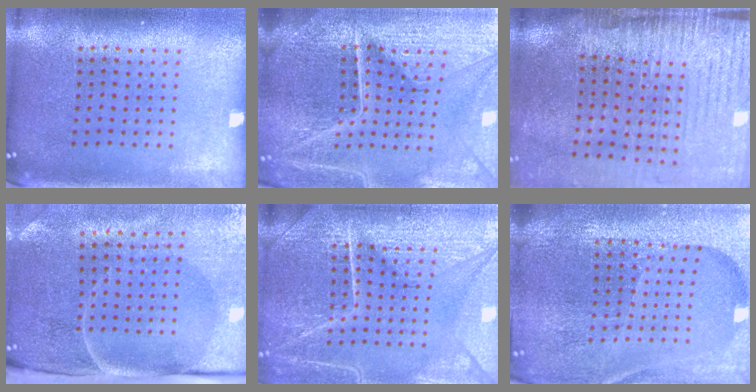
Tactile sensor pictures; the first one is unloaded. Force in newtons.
{"total": 6.2, "press": 5.6, "slide": 2.7}
{"total": 4.4, "press": 3.8, "slide": 2.3}
{"total": 4.9, "press": 3.9, "slide": 3.0}
{"total": 7.2, "press": 7.1, "slide": 0.8}
{"total": 5.2, "press": 4.8, "slide": 2.0}